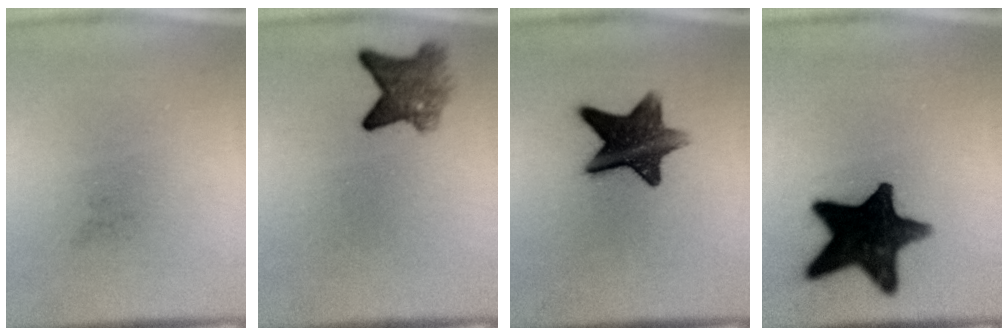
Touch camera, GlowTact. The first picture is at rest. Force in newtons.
{"total": 5.2}
{"total": 11.6}
{"total": 16.2}